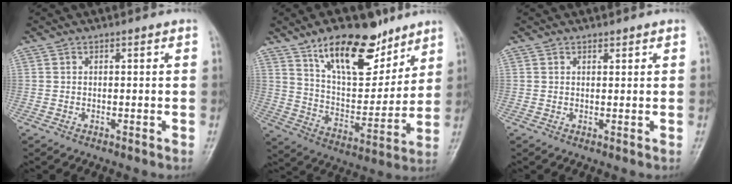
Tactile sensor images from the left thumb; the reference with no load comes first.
{"total": 20.3, "force": [13.1, 9.8, 12.0], "torque": [-0.129, -0.069, 0.221]}
{"total": 0.9, "force": [0.8, 0.4, 0.2], "torque": [0.000, -0.007, 0.013]}